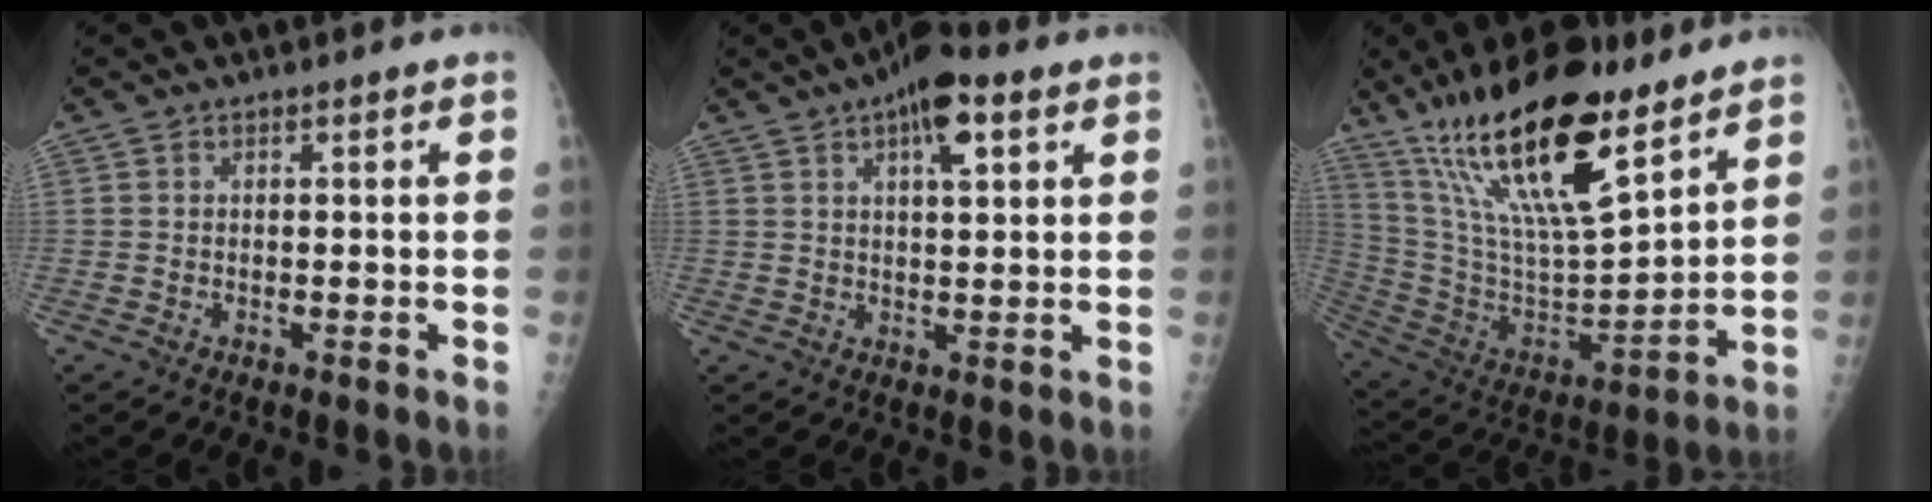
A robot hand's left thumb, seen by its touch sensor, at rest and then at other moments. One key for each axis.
{"total": 8.5, "fx": 4.2, "fy": 3.1, "fz": 6.7, "tx": -0.093, "ty": -0.001, "tz": 0.061}
{"total": 25.5, "fx": 16.3, "fy": 7.6, "fz": 18.0, "tx": -0.310, "ty": -0.060, "tz": 0.295}